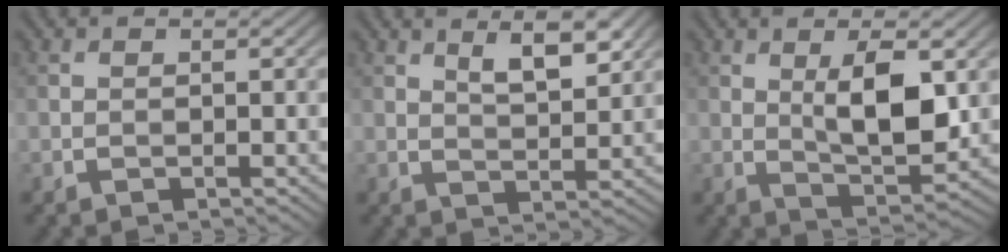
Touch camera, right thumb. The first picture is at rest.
{"total": 5.2, "force": [2.9, 1.7, 3.9], "torque": [-0.065, -0.008, 0.056]}
{"total": 7.9, "force": [1.5, 2.9, 7.1], "torque": [-0.125, -0.002, 0.029]}